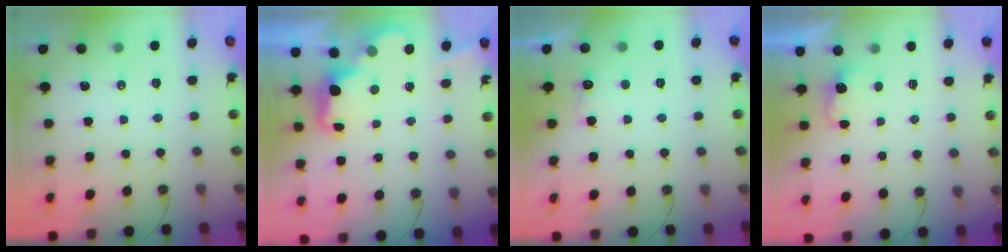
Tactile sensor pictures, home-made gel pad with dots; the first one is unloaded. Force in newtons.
{"total": 2.3, "press": 2.3, "slide": 0.5}
{"total": 6.3, "press": 6.1, "slide": 1.4}
{"total": 2.4, "press": 2.3, "slide": 0.8}